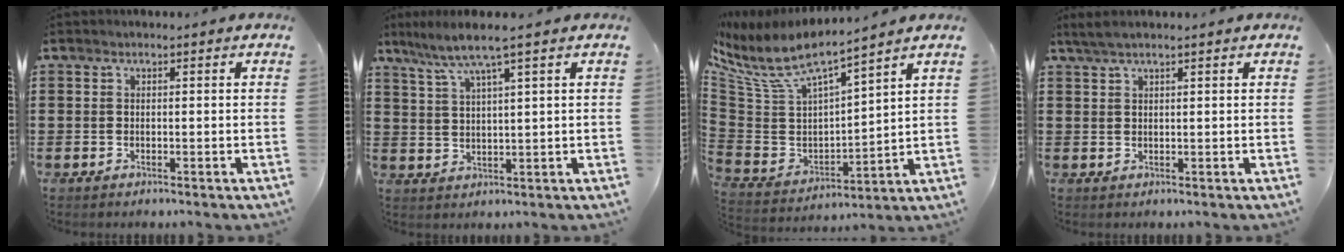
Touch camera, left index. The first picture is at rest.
{"total": 5.0, "force": [3.2, -0.3, 3.8], "torque": [-0.085, -0.010, 0.051]}
{"total": 7.9, "force": [5.9, 2.2, 4.7], "torque": [-0.124, -0.044, 0.099]}
{"total": 2.0, "force": [1.5, 0.1, 1.3], "torque": [-0.028, 0.001, 0.028]}